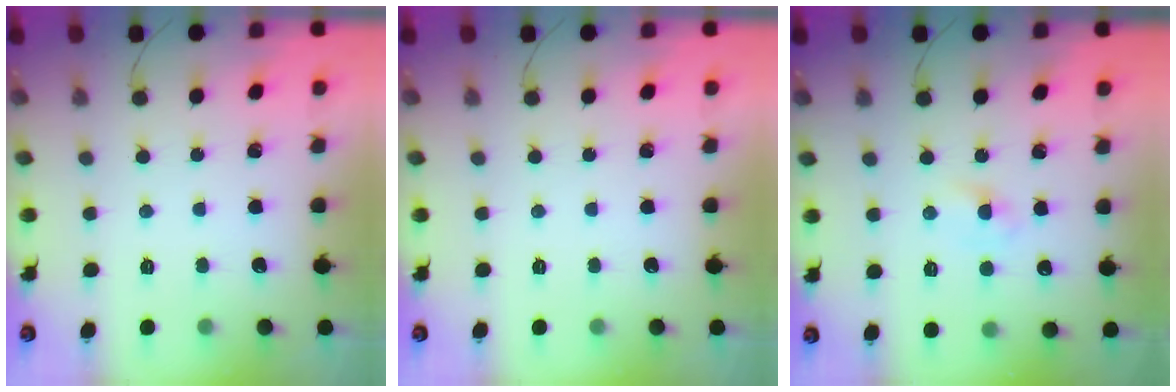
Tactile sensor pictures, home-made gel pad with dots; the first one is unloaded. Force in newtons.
{"total": 0.0}
{"total": 2.2, "press": 2.0, "slide": 0.9}